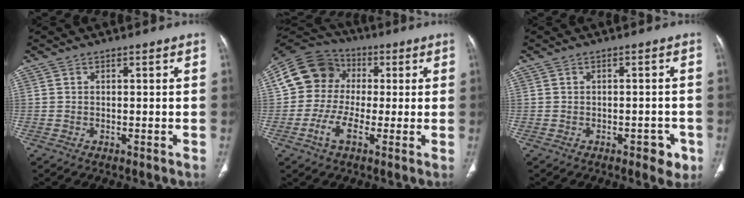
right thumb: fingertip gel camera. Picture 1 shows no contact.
{"total": 12.6, "force": [0.1, 10.5, 7.1], "torque": [-0.121, 0.024, -0.011]}
{"total": 3.9, "force": [-1.9, 2.1, 2.7], "torque": [-0.017, 0.009, -0.020]}